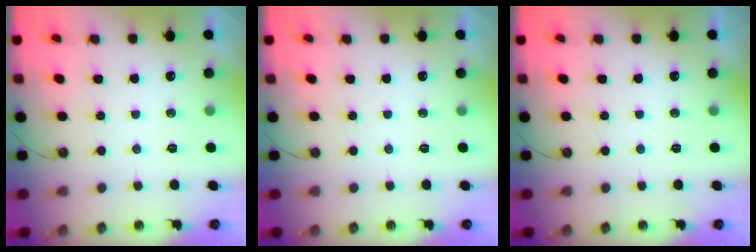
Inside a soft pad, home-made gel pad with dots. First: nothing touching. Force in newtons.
{"total": 0.0}
{"total": 0.0}